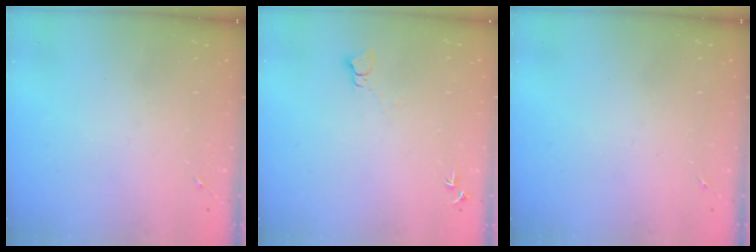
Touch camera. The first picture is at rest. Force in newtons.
{"total": 4.6, "press": 4.6, "slide": 0.5}
{"total": 0.0}